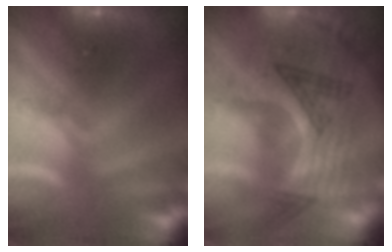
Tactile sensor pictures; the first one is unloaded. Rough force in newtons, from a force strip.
{"total": 2.8}